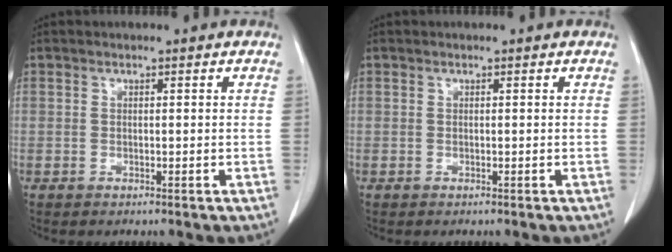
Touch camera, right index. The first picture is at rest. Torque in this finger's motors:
{"motor_torque": [0.00, 0.00, 0.00, 0.00]}